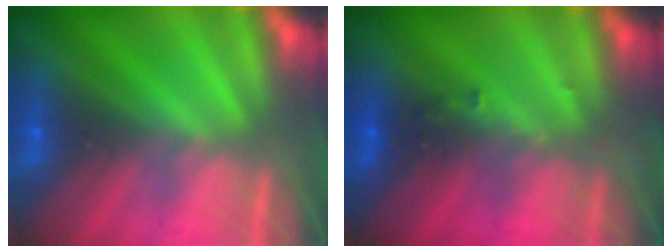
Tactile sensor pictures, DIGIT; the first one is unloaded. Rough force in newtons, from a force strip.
{"total": 2.7}